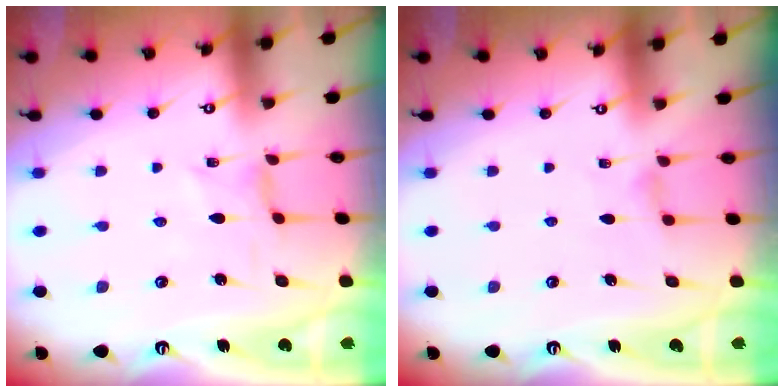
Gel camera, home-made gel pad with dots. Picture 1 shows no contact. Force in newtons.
{"total": 0.6, "press": 0.5, "slide": 0.2}